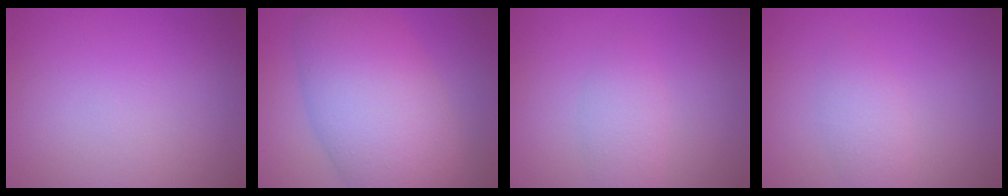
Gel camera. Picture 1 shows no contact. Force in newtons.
{"total": 10.7, "press": 10.7, "slide": 0.7}
{"total": 2.0, "press": 2.0, "slide": 0.1}
{"total": 1.8, "press": 1.8, "slide": 0.1}